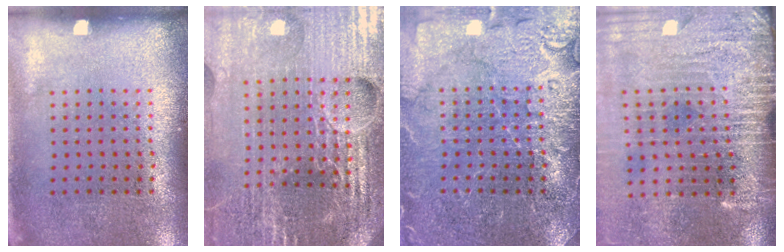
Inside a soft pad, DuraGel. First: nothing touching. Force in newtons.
{"total": 6.1, "press": 5.4, "slide": 2.8}
{"total": 5.6, "press": 5.6, "slide": 0.8}
{"total": 4.1, "press": 3.5, "slide": 2.0}